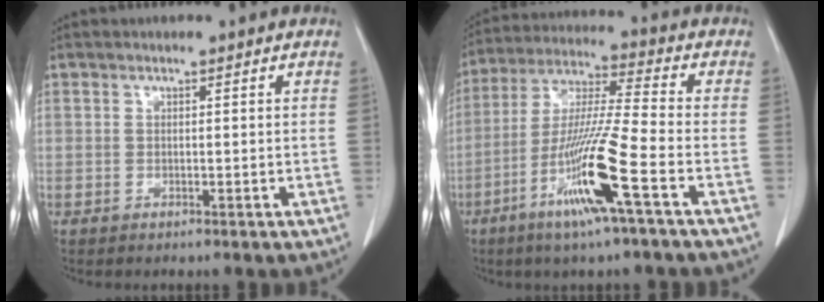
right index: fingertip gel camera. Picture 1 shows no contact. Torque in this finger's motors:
{"motor_torque": [1.84, -0.31, 1.05, 0.17]}